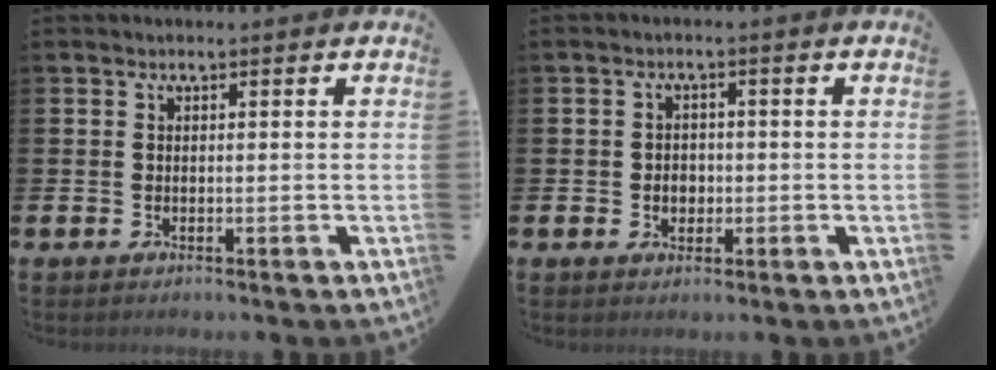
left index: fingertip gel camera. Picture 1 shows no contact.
{"total": 2.2, "force": [-0.5, 1.8, 1.1], "torque": [-0.006, -0.001, -0.017]}